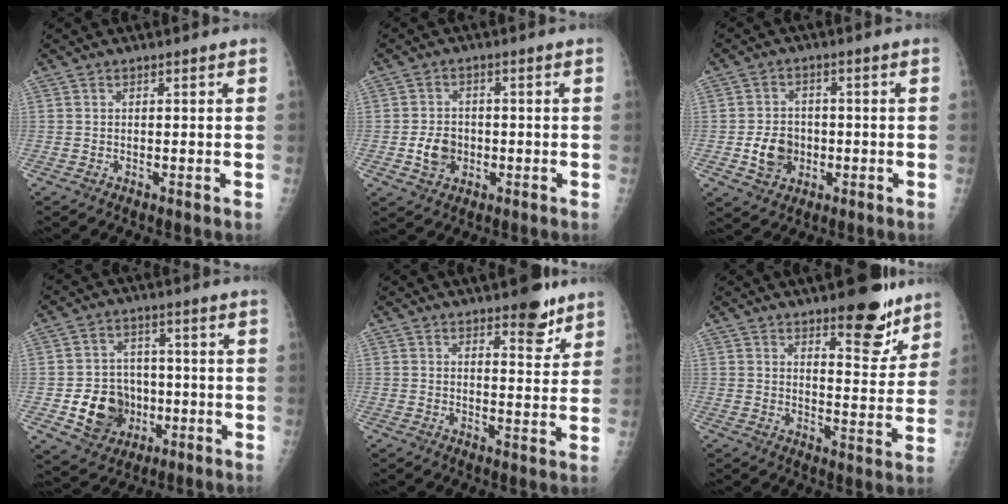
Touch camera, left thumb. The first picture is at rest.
{"total": 5.3, "force": [-1.4, 4.3, 2.7], "torque": [-0.032, 0.009, -0.025]}
{"total": 6.9, "force": [-1.7, 5.8, 3.4], "torque": [-0.037, 0.010, -0.028]}
{"total": 11.6, "force": [-3.1, 9.7, 5.4], "torque": [-0.047, 0.017, -0.042]}
{"total": 6.5, "force": [4.5, 2.5, 3.9], "torque": [-0.028, -0.028, 0.059]}
{"total": 11.4, "force": [7.9, 4.2, 7.1], "torque": [-0.057, -0.053, 0.112]}